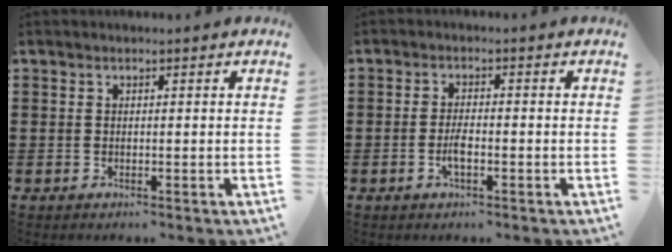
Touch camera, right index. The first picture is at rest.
{"total": 2.9, "force": [-1.0, 0.8, 2.6], "torque": [-0.055, -0.001, -0.021]}